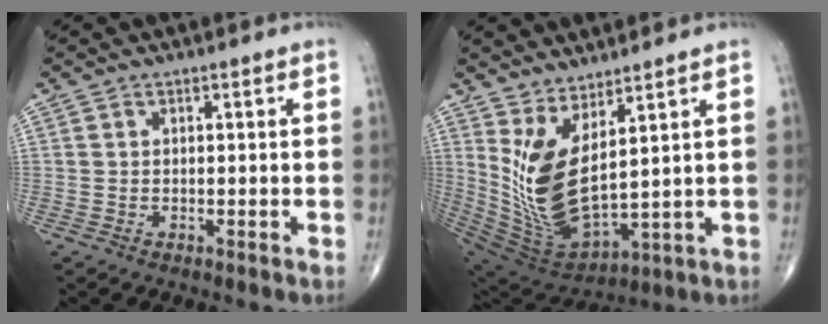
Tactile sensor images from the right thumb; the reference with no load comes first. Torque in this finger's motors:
{"motor_torque": [-0.86, 1.63, 1.38, 0.93, 0.13]}